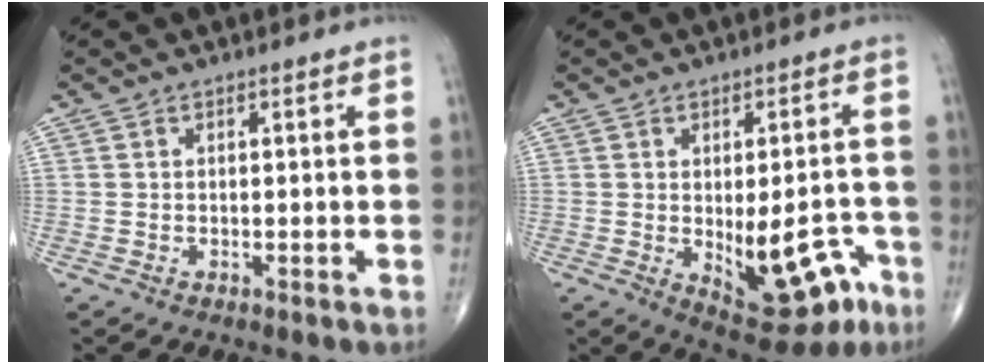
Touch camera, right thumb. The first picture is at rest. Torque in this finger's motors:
{"motor_torque": [1.38, 1.23, 0.57, -0.71, 0.28]}